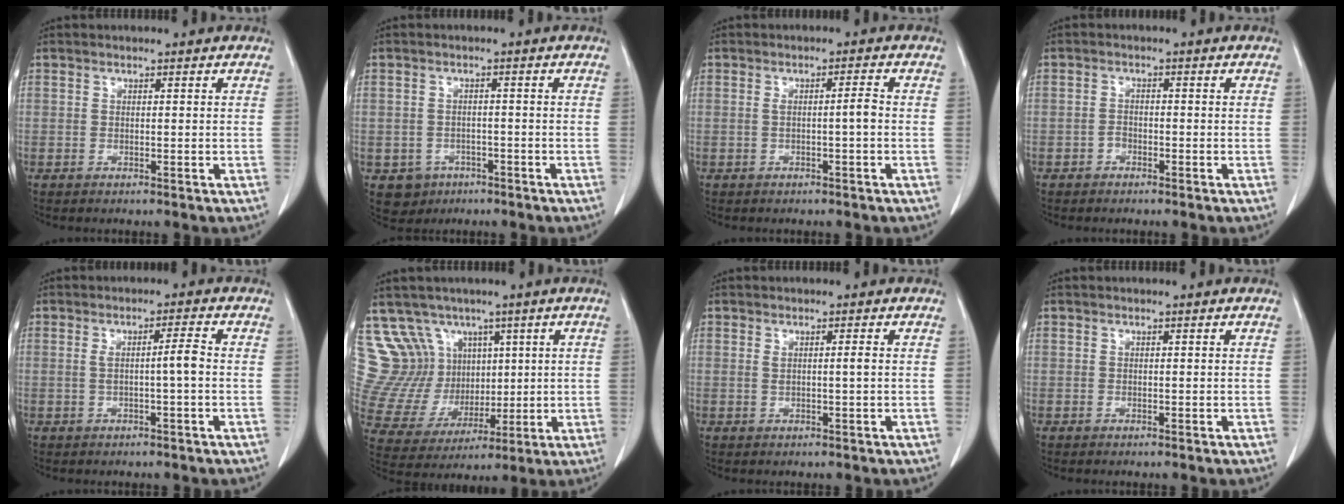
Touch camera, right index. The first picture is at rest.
{"total": 4.0, "force": [-2.1, 3.4, 0.5], "torque": [-0.002, 0.009, -0.024]}
{"total": 2.0, "force": [-0.3, -0.1, 2.0], "torque": [-0.030, 0.004, -0.001]}
{"total": 1.2, "force": [-0.8, 0.8, 0.4], "torque": [-0.003, 0.005, -0.015]}
{"total": 3.1, "force": [-0.2, -0.2, 3.0], "torque": [-0.049, 0.007, 0.002]}
{"total": 12.8, "force": [6.8, 10.3, 3.5], "torque": [-0.084, 0.054, 0.158]}
{"total": 1.2, "force": [0.3, -0.1, 1.2], "torque": [-0.020, 0.001, 0.009]}
{"total": 0.0}